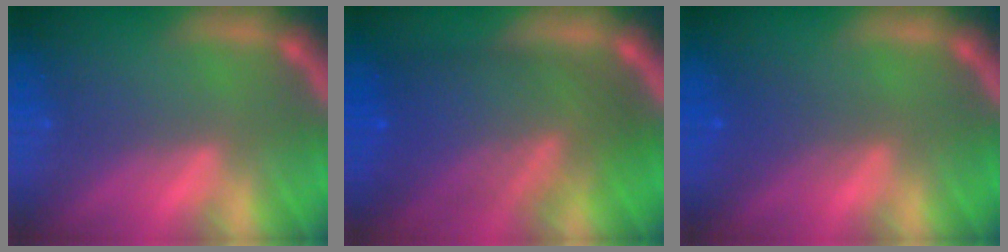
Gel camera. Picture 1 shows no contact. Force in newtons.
{"total": 9.5}
{"total": 2.4}